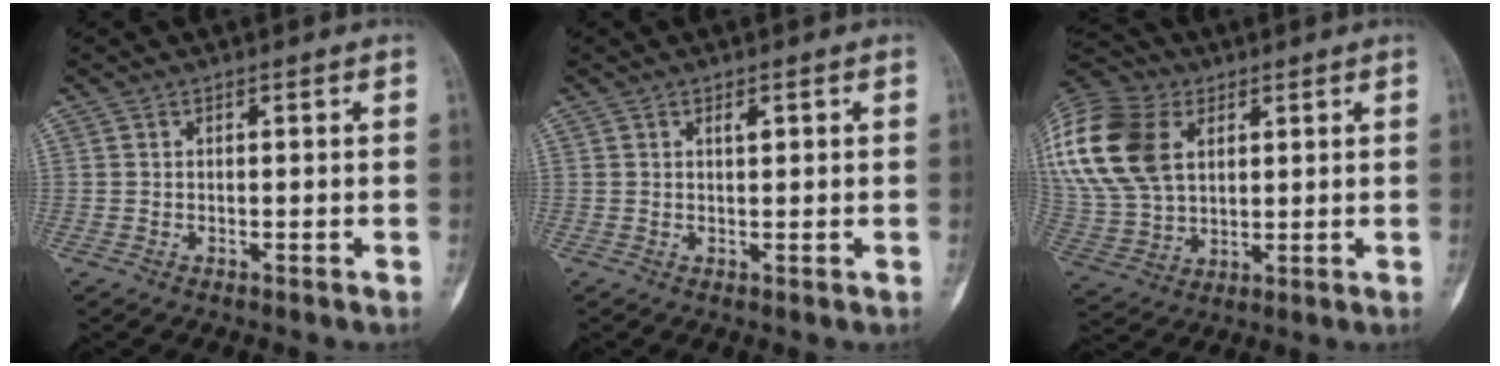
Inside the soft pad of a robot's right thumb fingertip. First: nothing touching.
{"total": 1.4, "force": [0.6, 0.5, 1.1], "torque": [-0.018, -0.001, 0.009]}
{"total": 24.4, "force": [8.1, 16.8, 15.7], "torque": [-0.367, 0.023, 0.159]}